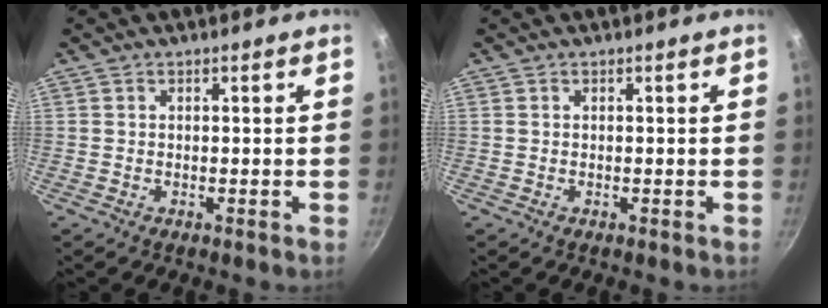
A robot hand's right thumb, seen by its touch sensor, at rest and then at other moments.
{"total": 0.0}